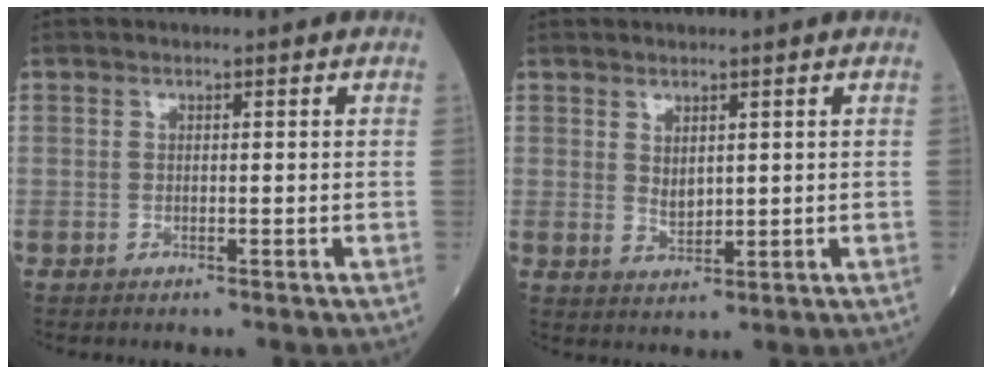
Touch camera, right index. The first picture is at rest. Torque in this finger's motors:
{"motor_torque": [0.23, 0.08, -0.01, 0.04]}